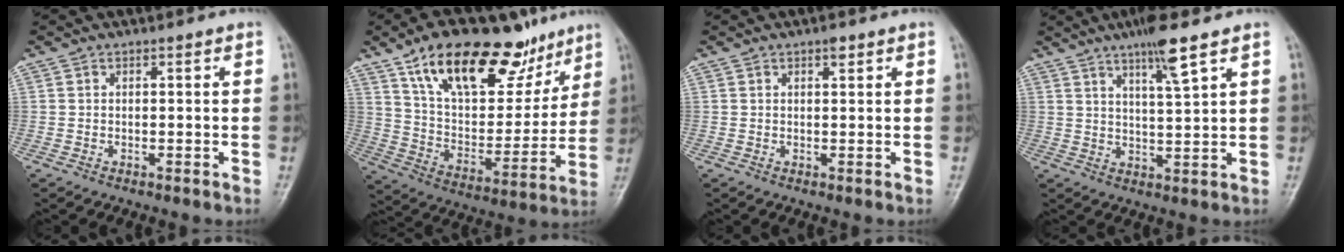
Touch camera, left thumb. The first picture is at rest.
{"total": 26.1, "force": [16.0, 12.2, 16.5], "torque": [-0.215, -0.040, 0.268]}
{"total": 1.4, "force": [0.9, 0.5, 0.9], "torque": [-0.009, -0.002, 0.011]}
{"total": 7.5, "force": [4.7, 0.5, 5.8], "torque": [-0.103, -0.026, 0.083]}